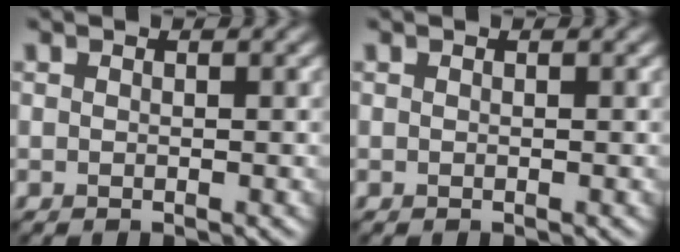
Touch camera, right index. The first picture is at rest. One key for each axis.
{"total": 0.0}